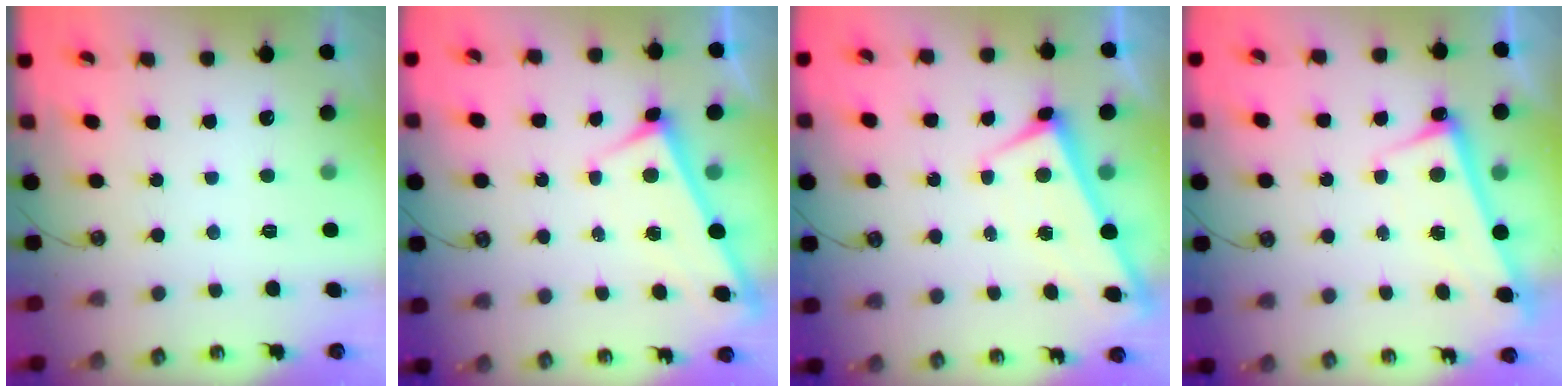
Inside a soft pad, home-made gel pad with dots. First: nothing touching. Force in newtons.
{"total": 3.0, "press": 3.0, "slide": 0.2}
{"total": 1.0, "press": 1.0, "slide": 0.1}
{"total": 2.8, "press": 2.8, "slide": 0.5}